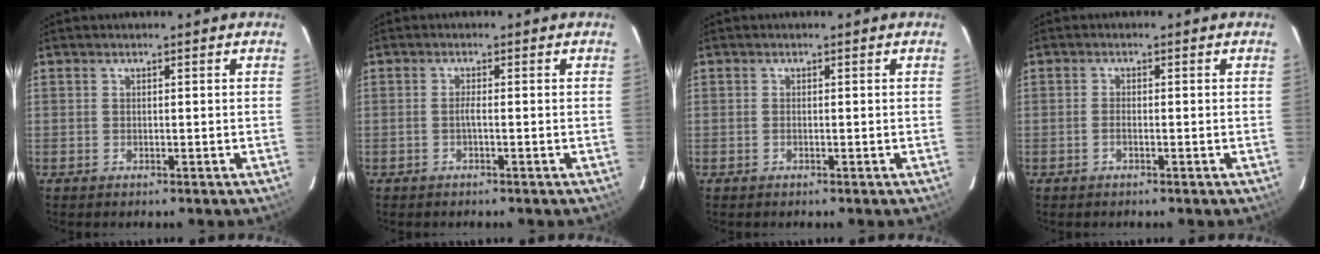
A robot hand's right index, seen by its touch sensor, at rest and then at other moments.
{"total": 1.0, "force": [-0.4, -0.2, 0.9], "torque": [-0.016, 0.001, -0.010]}
{"total": 0.0}
{"total": 1.1, "force": [-0.5, 0.4, 0.9], "torque": [-0.019, 0.002, -0.010]}